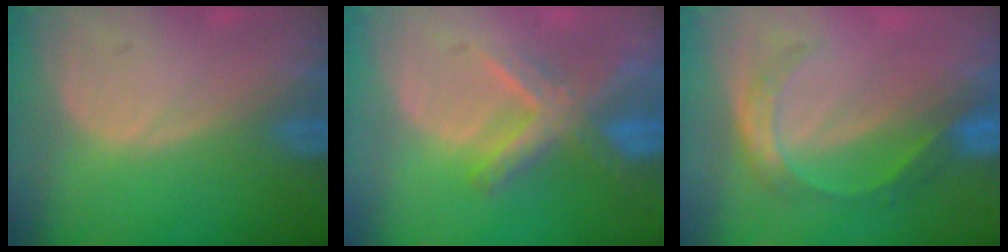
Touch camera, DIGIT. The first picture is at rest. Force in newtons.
{"total": 6.3, "press": 6.2, "slide": 1.4}
{"total": 5.5, "press": 4.7, "slide": 2.8}